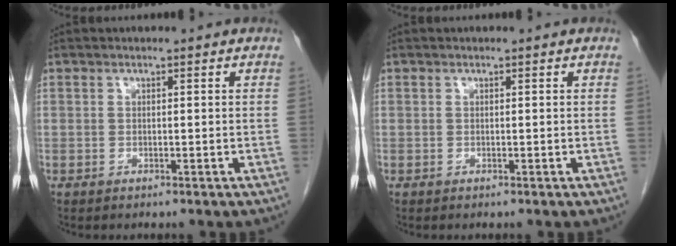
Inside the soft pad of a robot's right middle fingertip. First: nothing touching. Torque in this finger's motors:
{"motor_torque": [0.20, 0.22, -0.05, -0.01]}